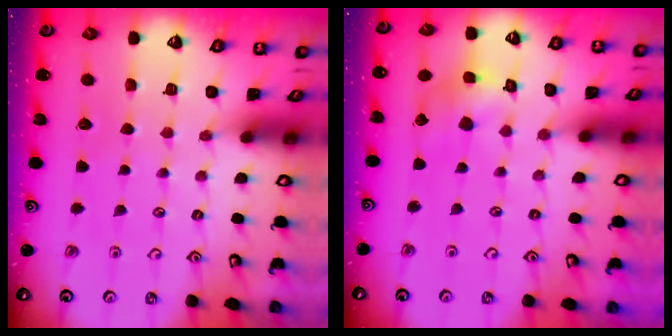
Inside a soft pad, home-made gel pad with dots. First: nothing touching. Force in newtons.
{"total": 6.6, "press": 6.6, "slide": 0.5}